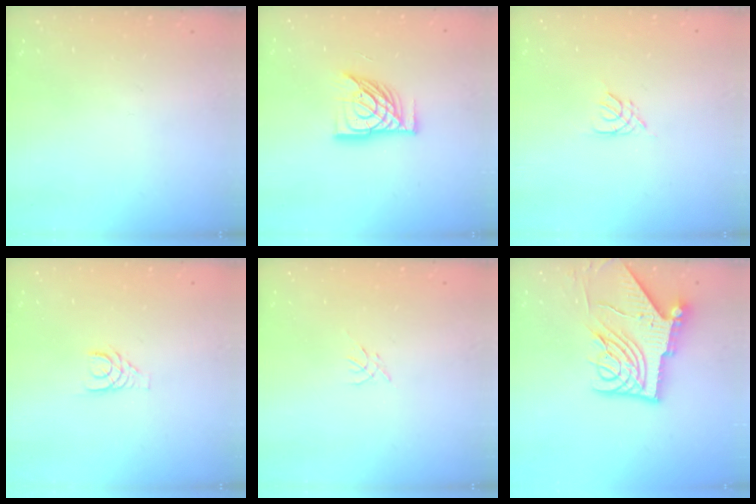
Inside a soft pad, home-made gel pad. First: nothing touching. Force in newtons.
{"total": 14.7, "press": 14.7, "slide": 1.6}
{"total": 2.7, "press": 2.7, "slide": 0.5}
{"total": 3.8, "press": 3.8, "slide": 0.4}
{"total": 0.0}
{"total": 15.6, "press": 15.4, "slide": 1.9}